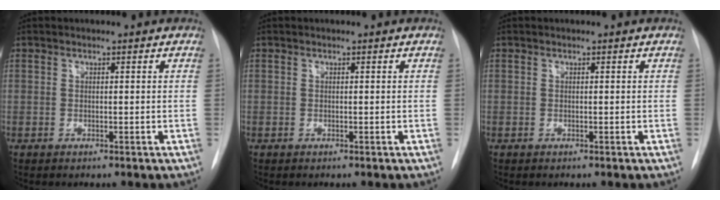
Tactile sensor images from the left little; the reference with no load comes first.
{"total": 0.0}
{"total": 0.0}